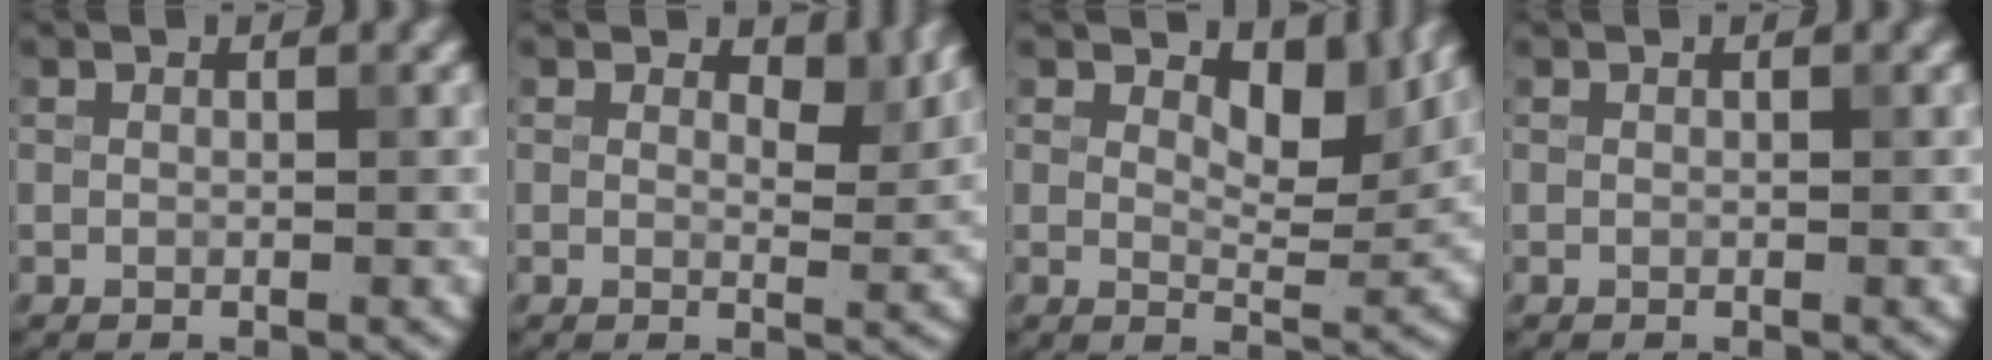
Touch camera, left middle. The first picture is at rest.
{"total": 2.2, "force": [1.5, 1.0, 1.3], "torque": [-0.018, -0.009, 0.017]}
{"total": 4.6, "force": [2.8, 2.0, 3.1], "torque": [-0.046, -0.010, 0.036]}
{"total": 0.0}